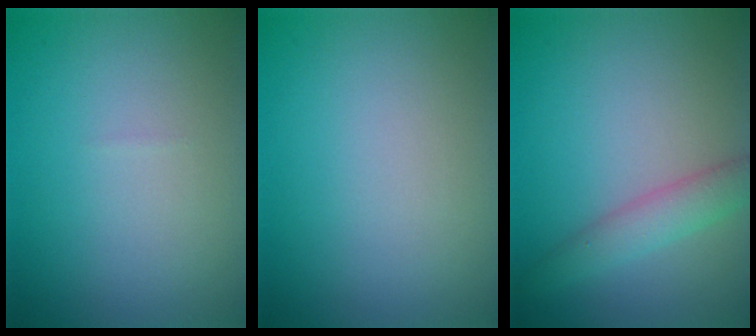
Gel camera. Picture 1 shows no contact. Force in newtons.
{"total": 0.0}
{"total": 2.8, "press": 2.8, "slide": 0.1}